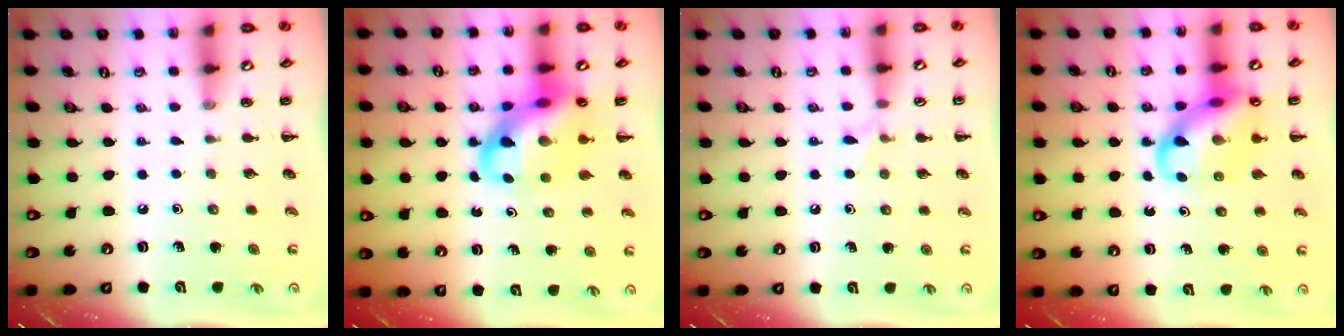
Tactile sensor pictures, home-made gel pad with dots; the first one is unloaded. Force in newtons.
{"total": 13.5, "press": 13.1, "slide": 3.5}
{"total": 5.0, "press": 4.7, "slide": 1.8}
{"total": 14.2, "press": 14.0, "slide": 2.5}